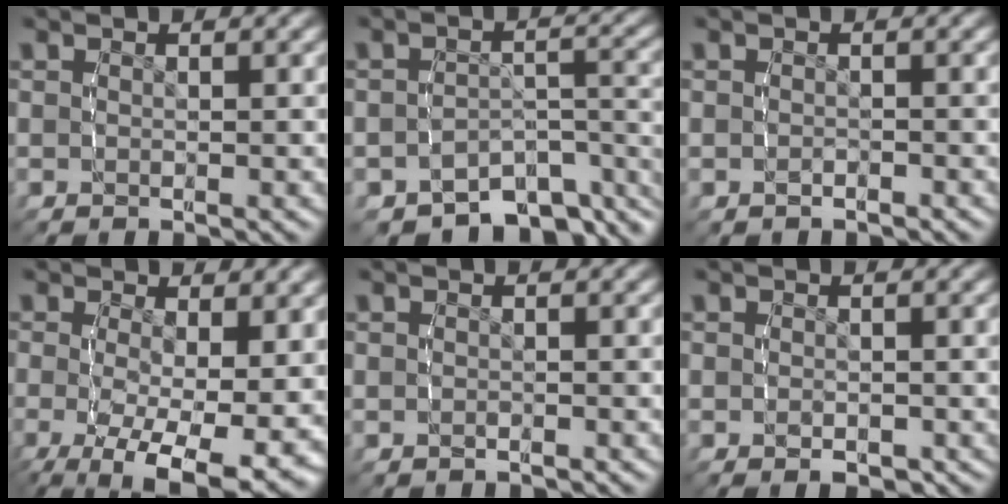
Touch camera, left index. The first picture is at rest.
{"total": 9.9, "force": [-7.9, 4.4, 4.0], "torque": [-0.034, -0.011, -0.118]}
{"total": 0.8, "force": [-0.7, 0.2, 0.0], "torque": [-0.001, -0.003, -0.007]}
{"total": 9.2, "force": [-4.0, 3.8, 7.3], "torque": [-0.134, -0.061, -0.034]}
{"total": 0.0}
{"total": 1.1, "force": [-0.8, 0.5, 0.6], "torque": [-0.008, -0.007, -0.008]}